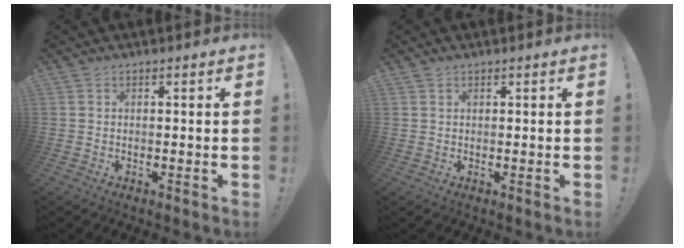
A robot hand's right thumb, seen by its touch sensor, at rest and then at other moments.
{"total": 0.8, "force": [0.6, 0.5, 0.1], "torque": [0.005, -0.004, 0.010]}